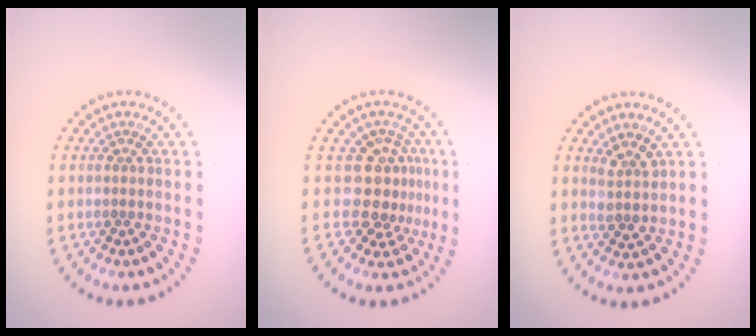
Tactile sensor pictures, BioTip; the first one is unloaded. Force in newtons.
{"total": 3.4, "press": 2.5, "slide": 2.3}
{"total": 1.7, "press": 1.3, "slide": 1.0}